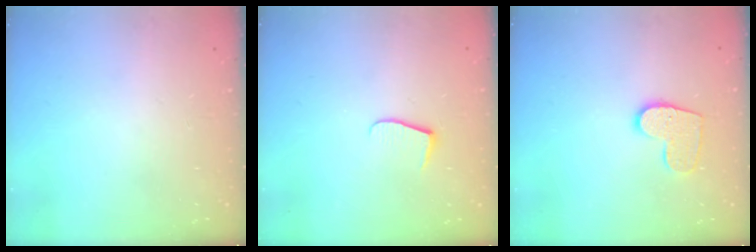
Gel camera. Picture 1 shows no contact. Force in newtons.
{"total": 7.0, "press": 6.9, "slide": 0.5}
{"total": 10.9, "press": 10.9, "slide": 0.5}